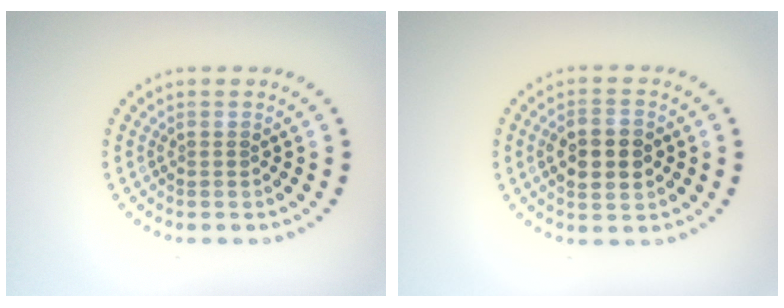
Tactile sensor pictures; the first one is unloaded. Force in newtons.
{"total": 4.5, "press": 4.5, "slide": 0.2}